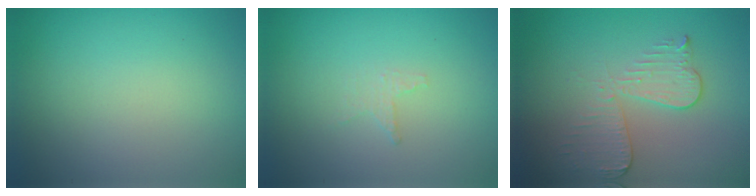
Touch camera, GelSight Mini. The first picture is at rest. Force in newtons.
{"total": 0.9, "press": 0.8, "slide": 0.3}
{"total": 3.4, "press": 3.0, "slide": 1.5}